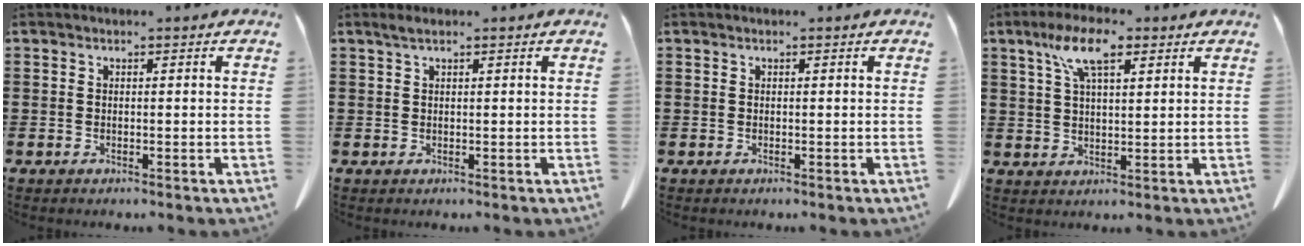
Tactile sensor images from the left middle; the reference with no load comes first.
{"total": 1.2, "force": [0.6, 0.2, 0.9], "torque": [-0.020, 0.001, 0.011]}
{"total": 0.0}
{"total": 7.9, "force": [4.4, 2.6, 6.0], "torque": [-0.130, 0.008, 0.078]}